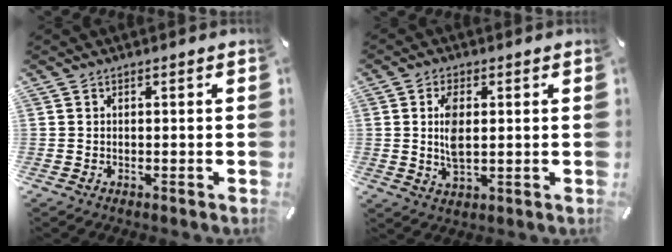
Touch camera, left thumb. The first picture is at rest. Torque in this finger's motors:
{"motor_torque": [0.00, -0.02, 0.22, 0.15, 0.08]}